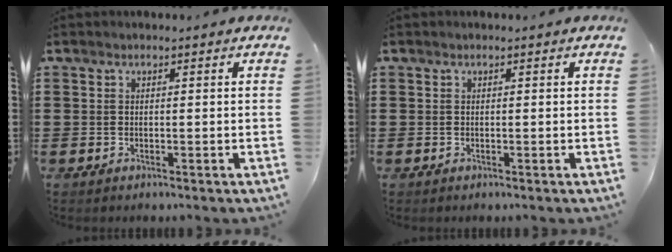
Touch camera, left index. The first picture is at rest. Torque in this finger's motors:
{"motor_torque": [0.00, 0.00, 0.00, 0.00]}